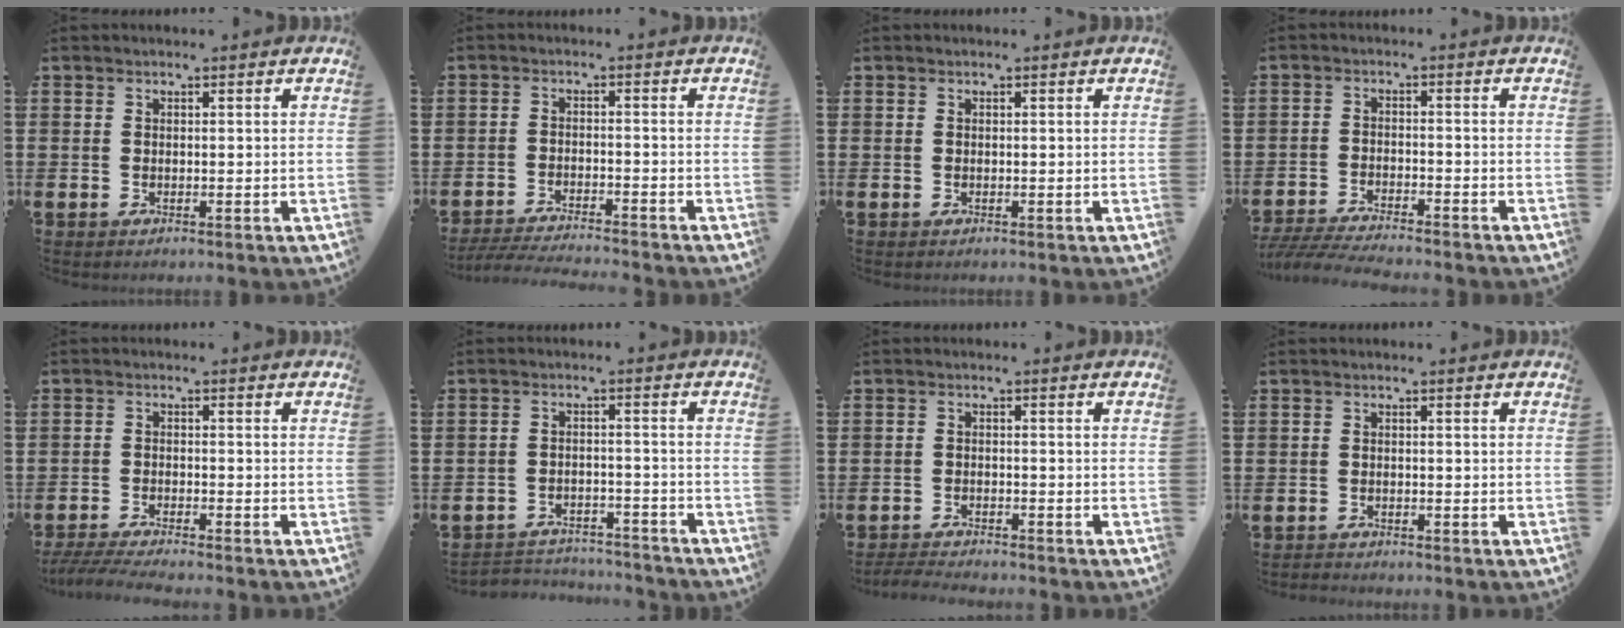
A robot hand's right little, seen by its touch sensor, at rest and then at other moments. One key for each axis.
{"total": 3.1, "fx": -3.0, "fy": -0.2, "fz": 0.7, "tx": -0.011, "ty": -0.001, "tz": -0.060}
{"total": 0.0}
{"total": 3.8, "fx": -3.7, "fy": -0.1, "fz": 1.0, "tx": -0.022, "ty": -0.007, "tz": -0.074}
{"total": 2.8, "fx": -2.5, "fy": -0.1, "fz": 1.2, "tx": -0.018, "ty": -0.002, "tz": -0.047}
{"total": 3.2, "fx": -3.1, "fy": 0.6, "fz": 0.0, "tx": -0.007, "ty": 0.004, "tz": -0.068}
{"total": 2.0, "fx": -2.0, "fy": 0.0, "fz": 0.1, "tx": -0.004, "ty": 0.002, "tz": -0.043}
{"total": 0.8, "fx": -0.8, "fy": 0.1, "fz": -0.1, "tx": -0.001, "ty": 0.000, "tz": -0.017}